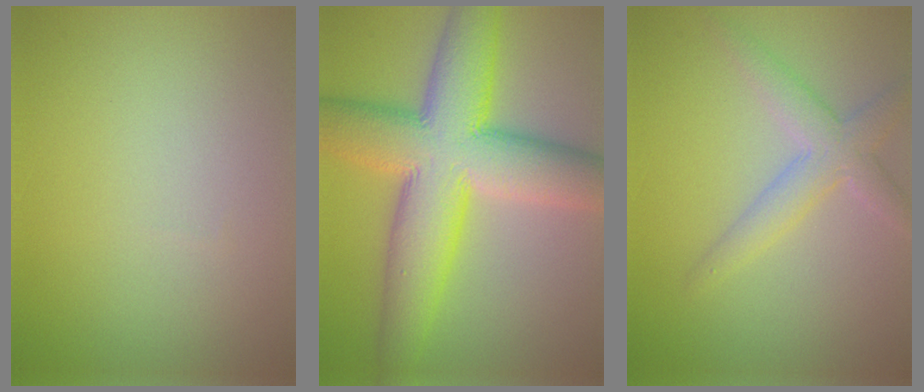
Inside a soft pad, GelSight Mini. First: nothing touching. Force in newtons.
{"total": 12.3, "press": 12.3, "slide": 0.4}
{"total": 3.4, "press": 3.4, "slide": 0.2}